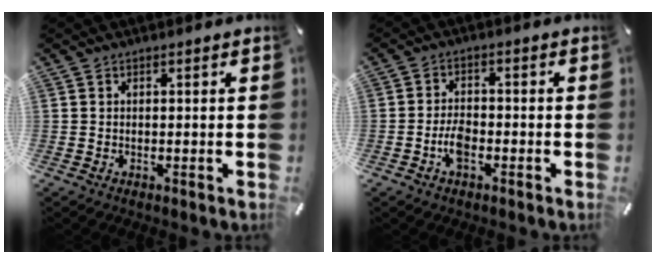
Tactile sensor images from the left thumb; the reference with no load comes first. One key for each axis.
{"total": 4.6, "fx": -2.1, "fy": 2.5, "fz": 3.3, "tx": -0.075, "ty": 0.005, "tz": -0.042}